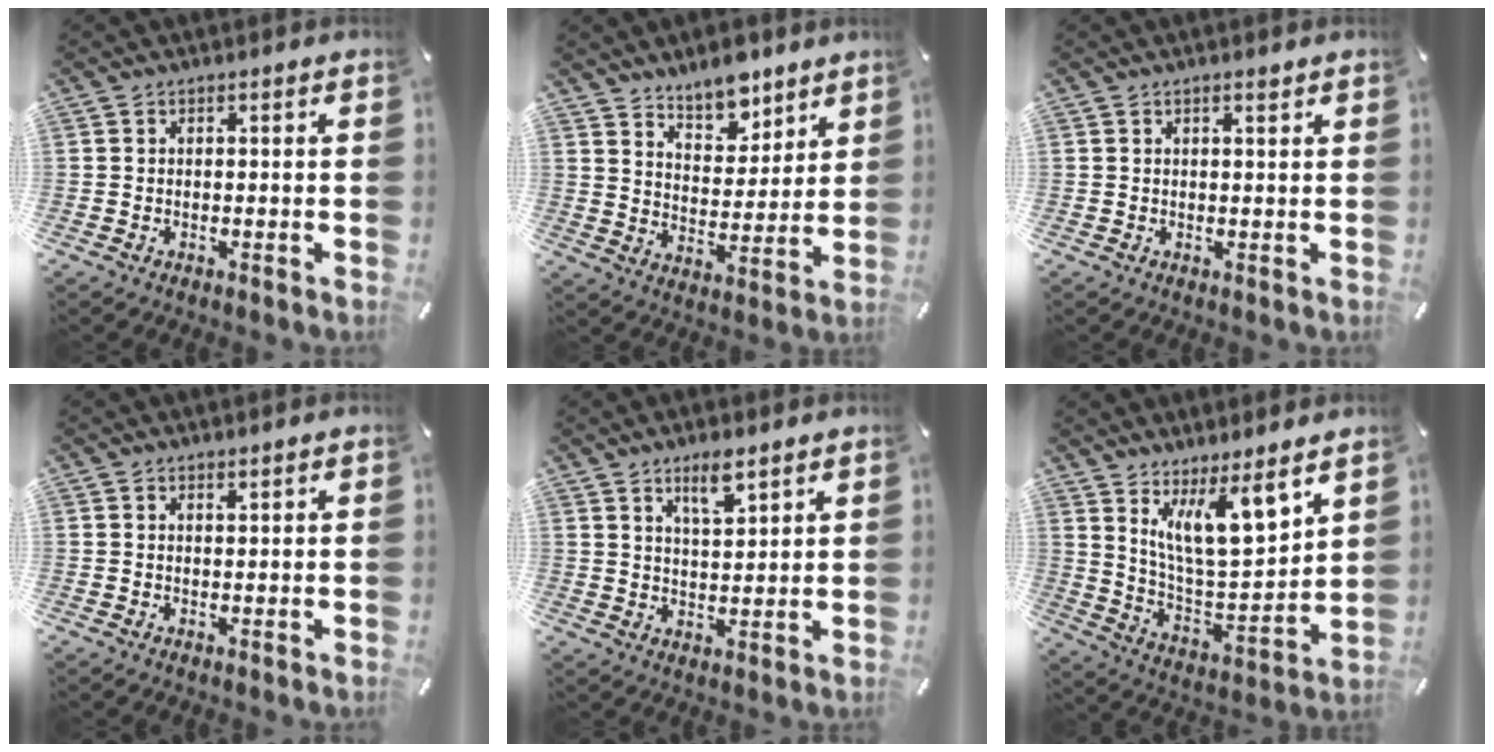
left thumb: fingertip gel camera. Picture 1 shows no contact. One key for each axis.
{"total": 9.0, "fx": 8.0, "fy": 4.1, "fz": 1.4, "tx": -0.020, "ty": -0.060, "tz": 0.147}
{"total": 1.1, "fx": 0.8, "fy": 0.1, "fz": 0.7, "tx": -0.014, "ty": 0.000, "tz": 0.014}
{"total": 0.7, "fx": 0.6, "fy": 0.2, "fz": 0.1, "tx": -0.002, "ty": 0.000, "tz": 0.012}
{"total": 6.2, "fx": 4.6, "fy": 1.9, "fz": 3.8, "tx": -0.059, "ty": -0.023, "tz": 0.077}
{"total": 14.0, "fx": 10.0, "fy": 4.1, "fz": 8.9, "tx": -0.159, "ty": -0.060, "tz": 0.177}